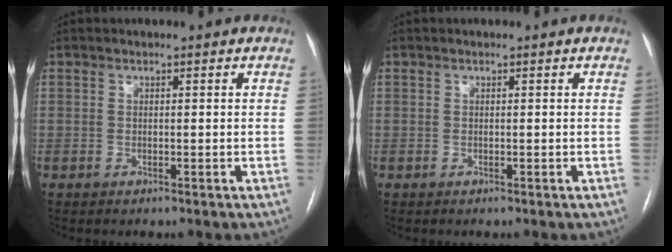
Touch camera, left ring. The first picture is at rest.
{"total": 0.0}